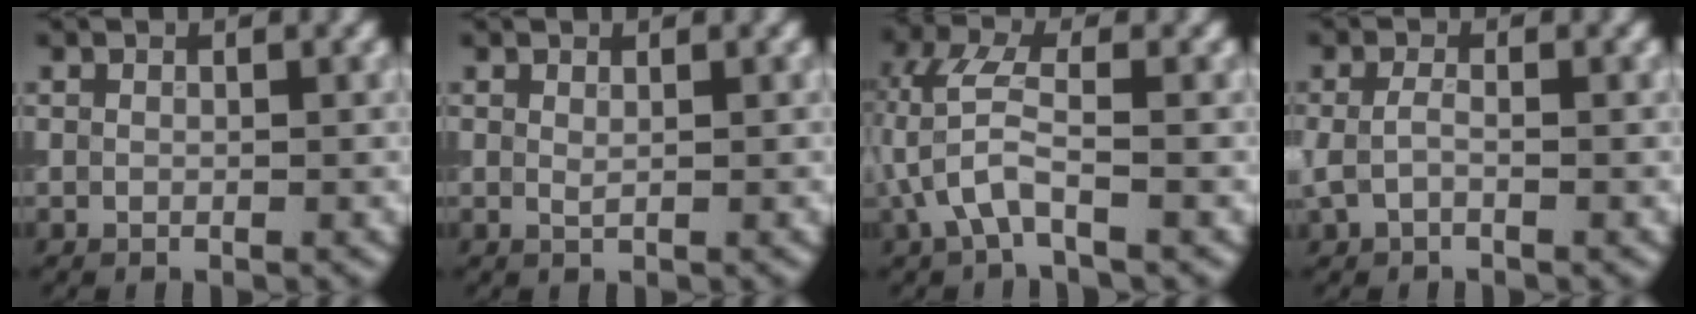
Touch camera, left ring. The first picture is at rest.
{"total": 0.5, "force": [0.3, 0.1, 0.4], "torque": [-0.009, 0.000, 0.006]}
{"total": 4.0, "force": [-1.0, 1.3, 3.7], "torque": [-0.087, 0.010, -0.026]}
{"total": 1.5, "force": [-0.4, 0.7, 1.3], "torque": [-0.034, 0.001, -0.012]}